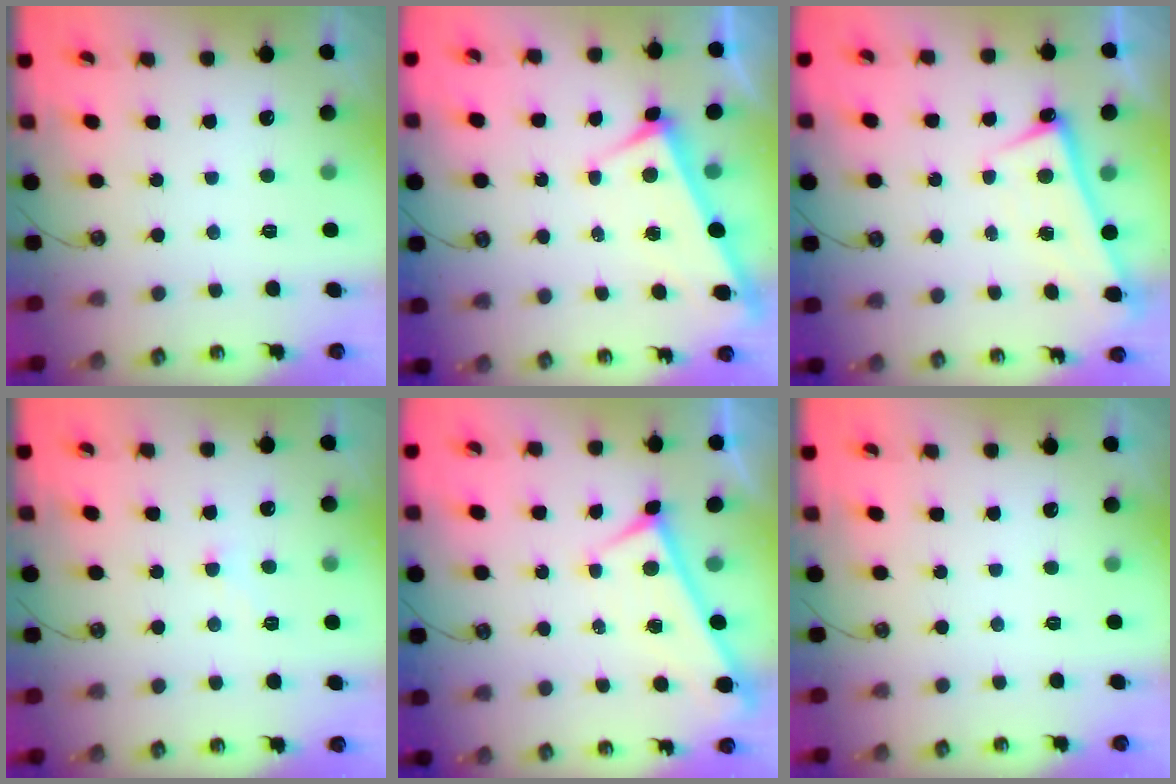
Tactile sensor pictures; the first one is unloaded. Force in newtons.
{"total": 5.1, "press": 5.1, "slide": 0.1}
{"total": 2.1, "press": 2.1, "slide": 0.5}
{"total": 0.5, "press": 0.1, "slide": 0.5}
{"total": 0.0}
{"total": 0.0}